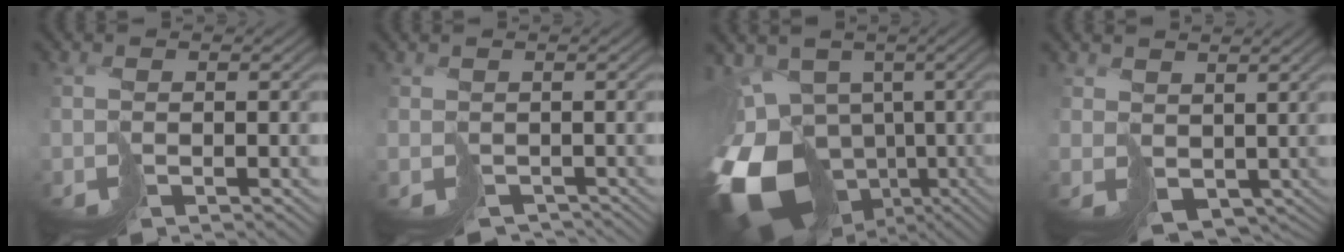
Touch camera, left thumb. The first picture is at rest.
{"total": 2.4, "force": [-1.8, 1.5, 0.1], "torque": [0.008, -0.014, -0.021]}
{"total": 17.2, "force": [-5.9, 12.9, 9.8], "torque": [-0.240, -0.039, -0.075]}
{"total": 4.0, "force": [1.2, 3.2, 2.0], "torque": [-0.054, -0.020, 0.036]}